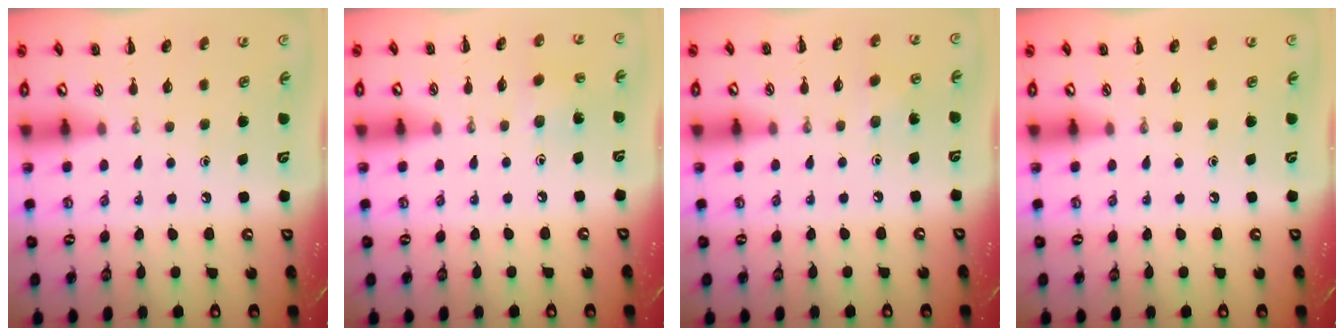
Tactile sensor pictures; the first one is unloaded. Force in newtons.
{"total": 2.5, "press": 2.4, "slide": 0.8}
{"total": 2.6, "press": 2.4, "slide": 0.9}
{"total": 0.0}